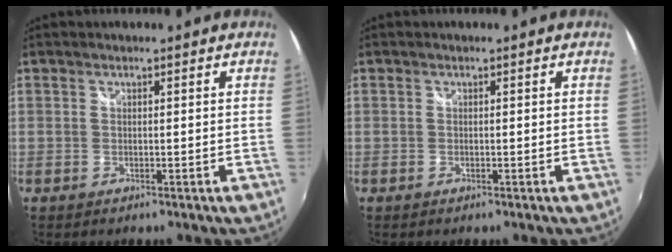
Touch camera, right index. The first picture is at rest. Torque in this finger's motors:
{"motor_torque": [-0.07, 0.21, -0.03, -0.01]}